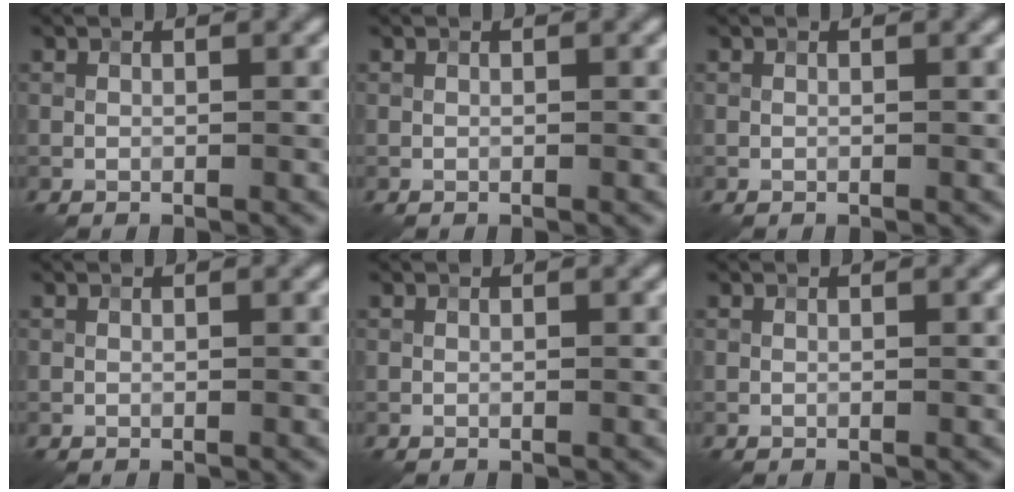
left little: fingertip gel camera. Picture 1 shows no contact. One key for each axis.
{"total": 0.0}
{"total": 0.0}
{"total": 0.0}
{"total": 0.0}
{"total": 0.0}